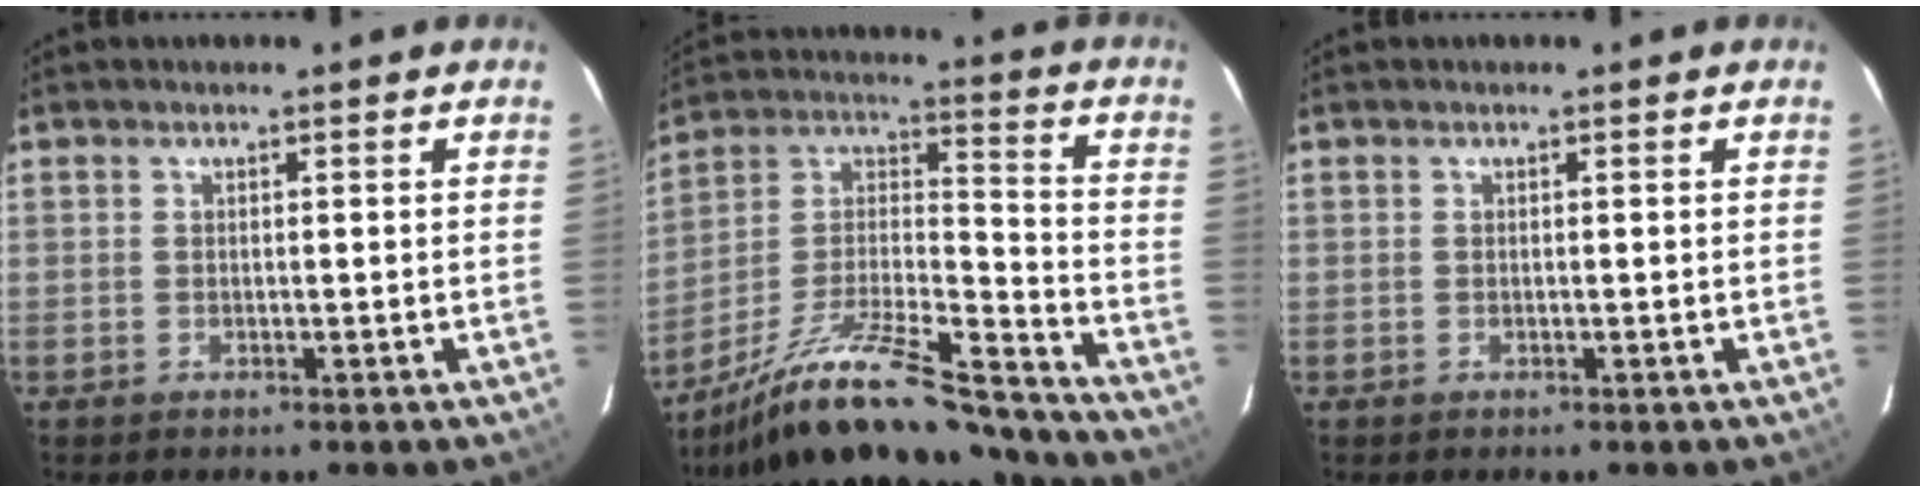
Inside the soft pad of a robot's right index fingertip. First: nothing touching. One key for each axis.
{"total": 25.1, "fx": -20.6, "fy": 5.6, "fz": 13.2, "tx": -0.232, "ty": -0.007, "tz": -0.322}
{"total": 0.0}